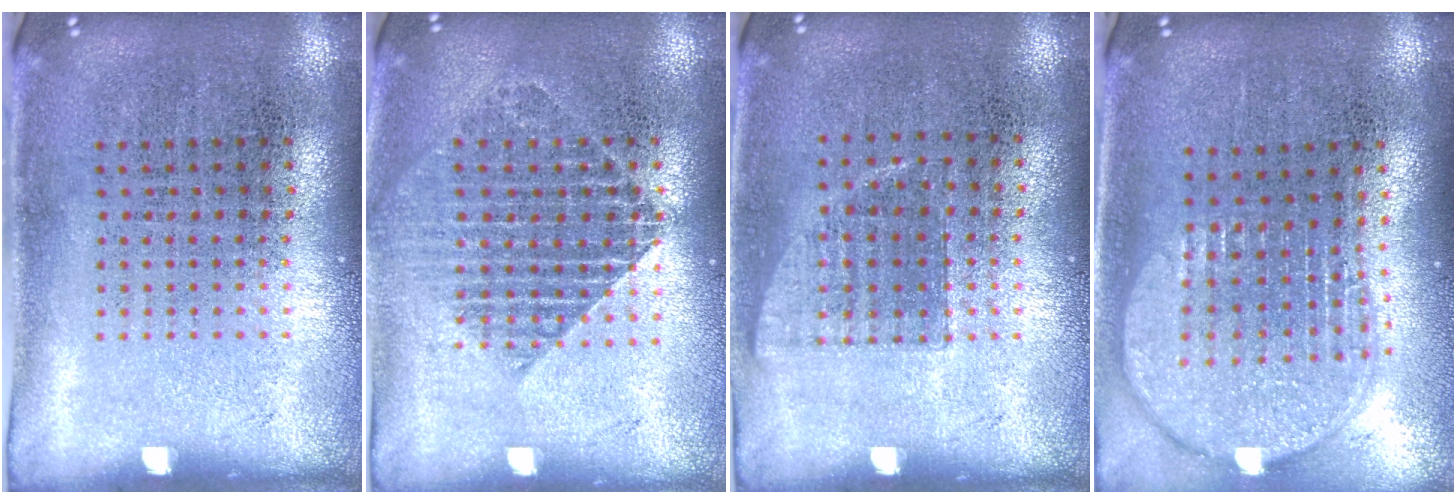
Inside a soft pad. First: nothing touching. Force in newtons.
{"total": 1.6, "press": 1.4, "slide": 0.7}
{"total": 0.7, "press": 0.7, "slide": 0.2}
{"total": 2.0, "press": 1.7, "slide": 1.1}